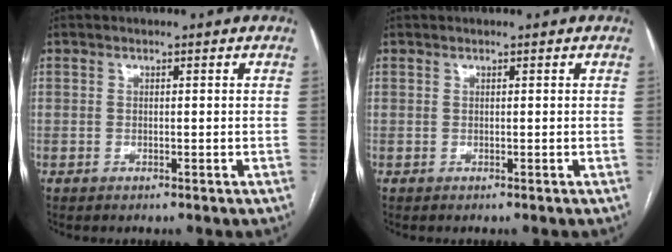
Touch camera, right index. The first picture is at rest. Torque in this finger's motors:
{"motor_torque": [0.06, 0.00, -0.03, -0.01]}